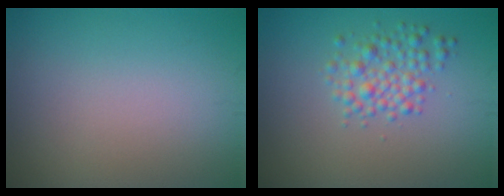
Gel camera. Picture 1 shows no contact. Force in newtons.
{"total": 2.8, "press": 2.8, "slide": 0.1}